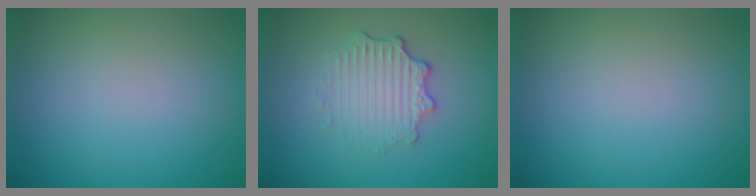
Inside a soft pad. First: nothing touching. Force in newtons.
{"total": 3.5, "press": 2.8, "slide": 2.2}
{"total": 0.0}